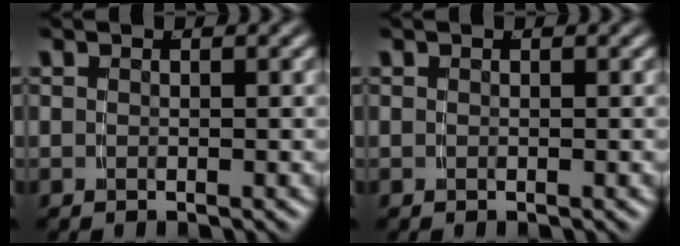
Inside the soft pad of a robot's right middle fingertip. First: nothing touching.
{"total": 0.0}